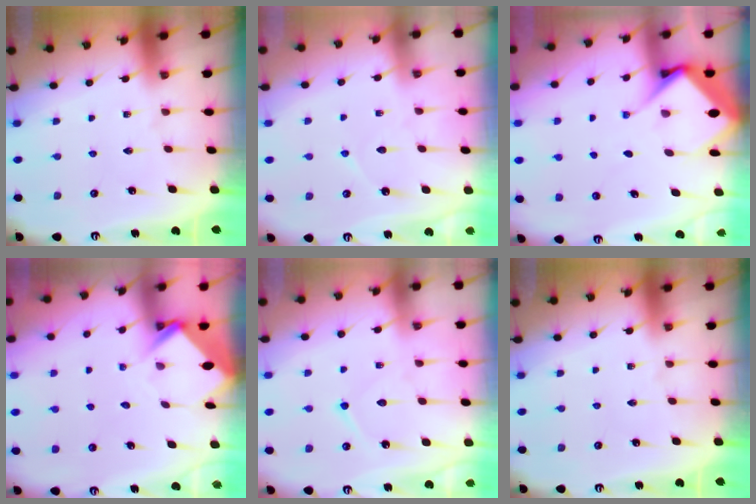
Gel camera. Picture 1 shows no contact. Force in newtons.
{"total": 4.5, "press": 4.4, "slide": 0.5}
{"total": 7.8, "press": 7.7, "slide": 0.8}
{"total": 3.8, "press": 3.8, "slide": 0.3}
{"total": 7.4, "press": 7.3, "slide": 0.7}
{"total": 0.0}